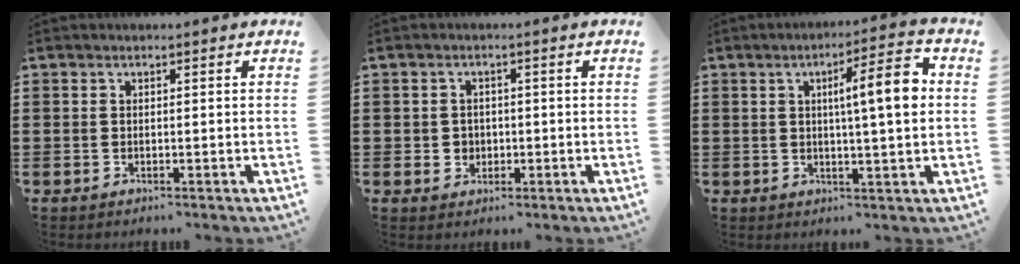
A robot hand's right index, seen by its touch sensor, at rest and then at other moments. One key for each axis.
{"total": 2.1, "fx": -0.2, "fy": 2.0, "fz": 0.6, "tx": -0.018, "ty": 0.007, "tz": -0.009}
{"total": 8.4, "fx": 1.6, "fy": 0.8, "fz": 8.2, "tx": -0.132, "ty": -0.010, "tz": 0.015}